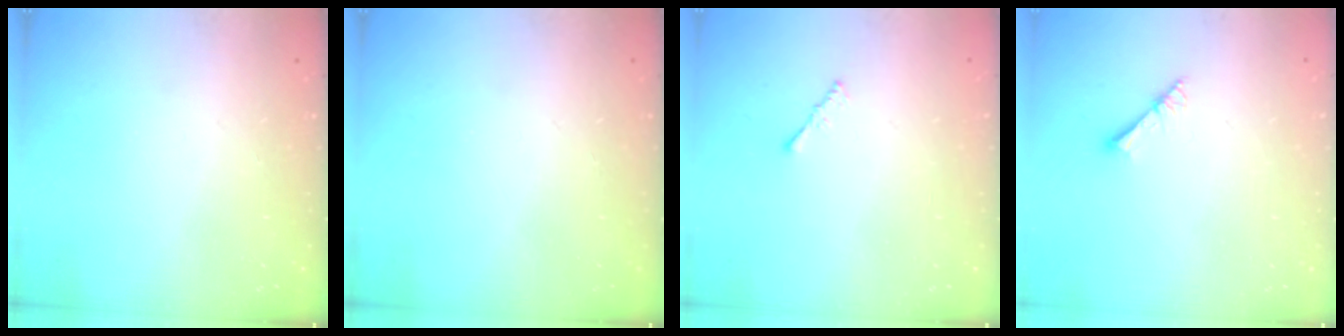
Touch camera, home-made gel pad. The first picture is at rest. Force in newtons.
{"total": 0.0}
{"total": 0.7, "press": 0.6, "slide": 0.3}
{"total": 2.9, "press": 2.9, "slide": 0.3}